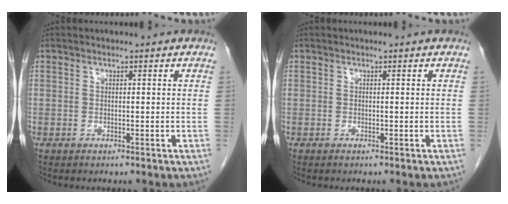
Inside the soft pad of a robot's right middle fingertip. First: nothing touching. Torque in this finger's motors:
{"motor_torque": [-0.14, 0.13, 0.00, 0.01]}